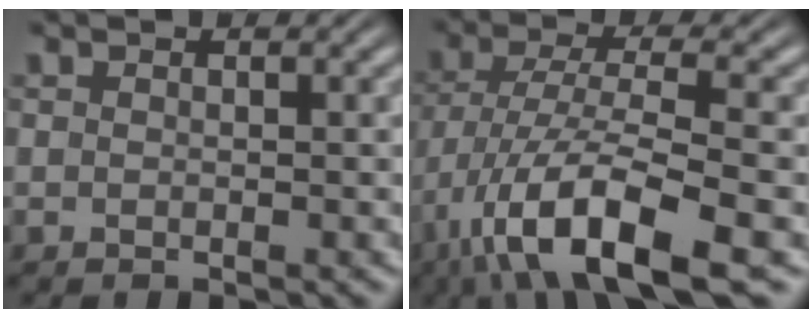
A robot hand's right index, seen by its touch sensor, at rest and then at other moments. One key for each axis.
{"total": 9.1, "fx": -4.3, "fy": 3.2, "fz": 7.4, "tx": -0.152, "ty": -0.043, "tz": -0.040}